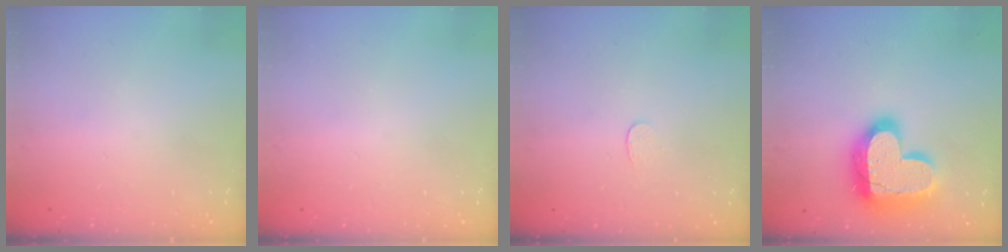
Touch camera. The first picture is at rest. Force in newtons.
{"total": 0.0}
{"total": 3.0, "press": 3.0, "slide": 0.2}
{"total": 23.4, "press": 23.3, "slide": 1.7}